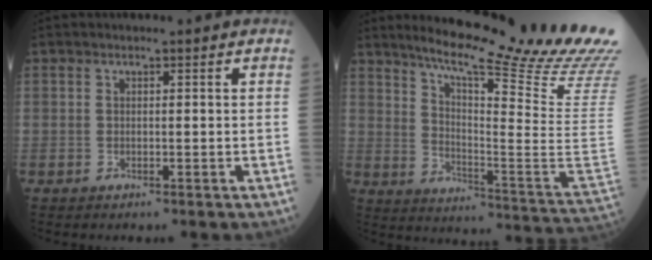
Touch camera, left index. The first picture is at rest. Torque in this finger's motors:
{"motor_torque": [0.36, -1.78, -0.01, 0.05]}